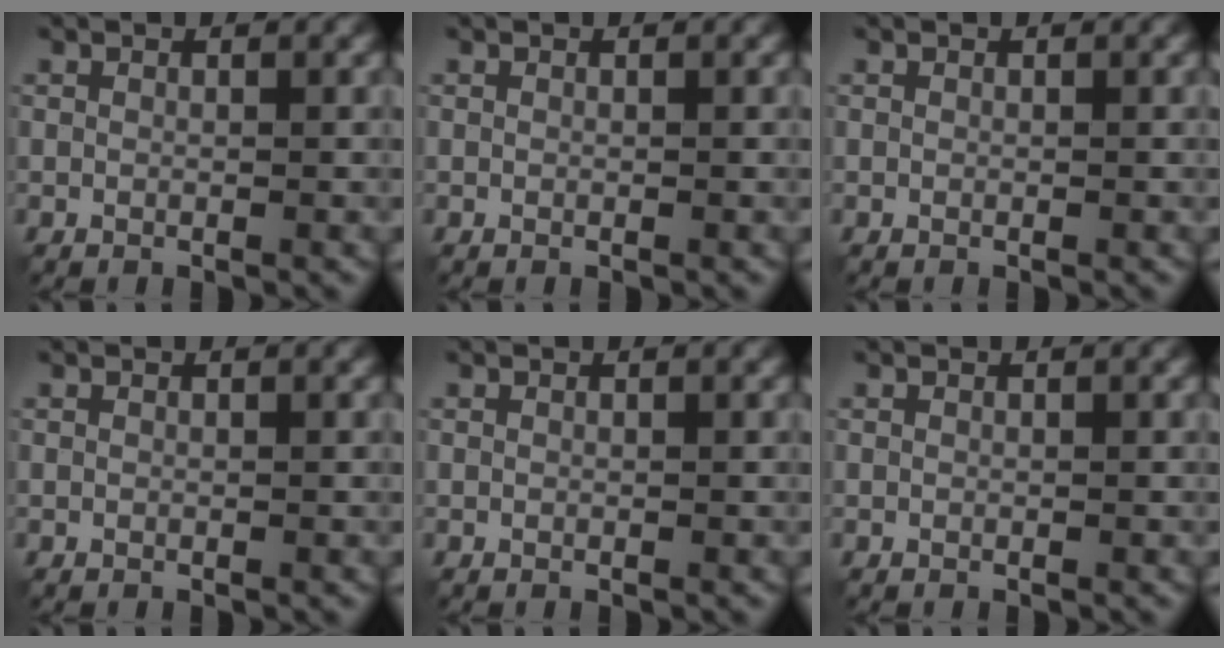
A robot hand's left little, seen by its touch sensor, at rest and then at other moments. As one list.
[{"total": 0.0}, {"total": 0.0}, {"total": 0.0}, {"total": 0.0}, {"total": 0.0}]